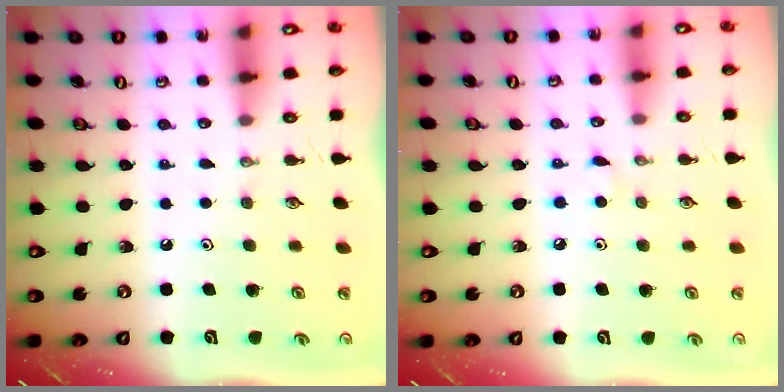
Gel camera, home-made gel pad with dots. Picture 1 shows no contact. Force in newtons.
{"total": 2.7, "press": 2.7, "slide": 0.4}